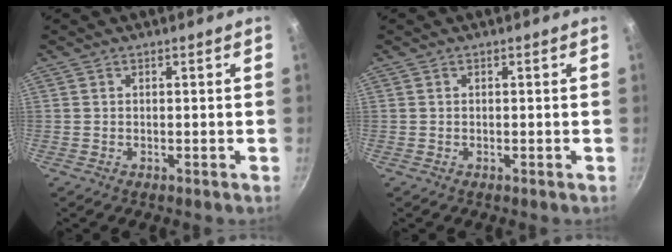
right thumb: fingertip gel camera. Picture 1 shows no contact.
{"total": 0.0}